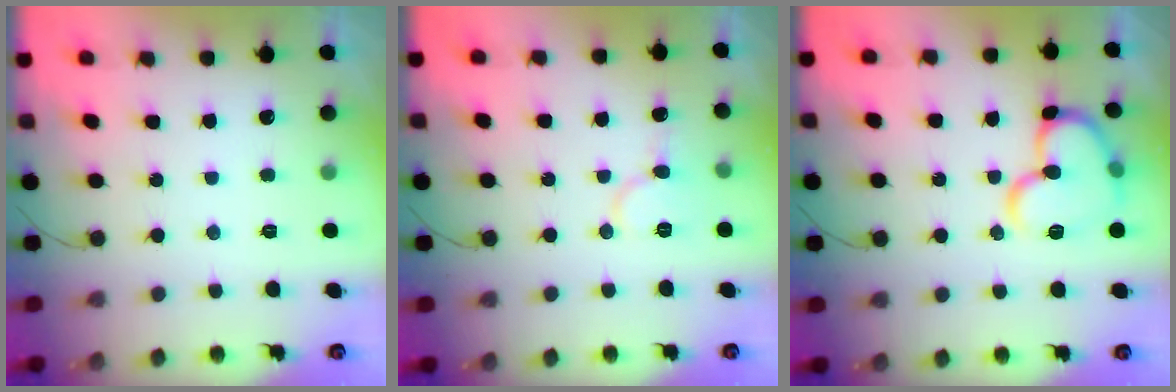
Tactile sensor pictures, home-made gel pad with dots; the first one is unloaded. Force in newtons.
{"total": 8.3, "press": 8.2, "slide": 0.7}
{"total": 15.1, "press": 15.0, "slide": 1.6}